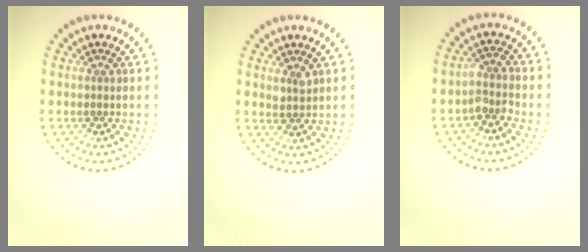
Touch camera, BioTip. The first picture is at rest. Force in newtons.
{"total": 1.2, "press": 1.1, "slide": 0.4}
{"total": 1.9, "press": 1.5, "slide": 1.2}